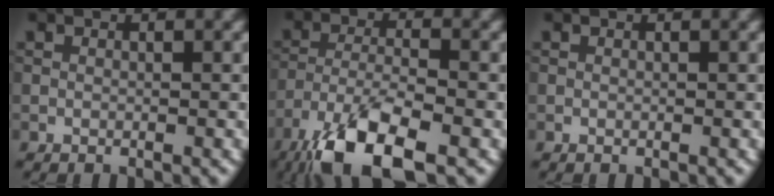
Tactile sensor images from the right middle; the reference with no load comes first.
{"total": 7.9, "force": [-5.2, 2.4, 5.6], "torque": [-0.108, -0.007, -0.102]}
{"total": 0.0}